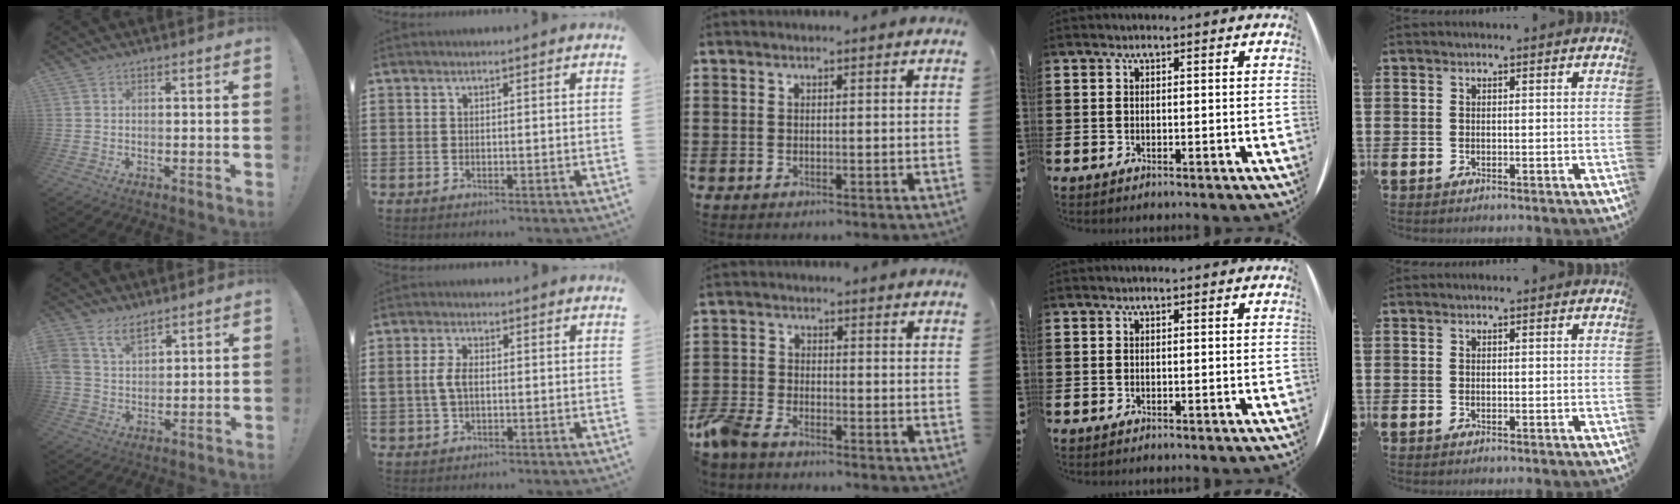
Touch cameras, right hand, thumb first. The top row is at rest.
{"thumb": {"total": 7.7, "force": [5.3, 4.2, 3.6], "torque": [-0.071, -0.020, 0.106]}, "index": {"total": 3.5, "force": [0.1, 1.9, 3.0], "torque": [-0.075, 0.001, -0.005]}, "middle": {"total": 4.2, "force": [-3.7, 1.1, 1.6], "torque": [-0.062, -0.008, -0.085]}}